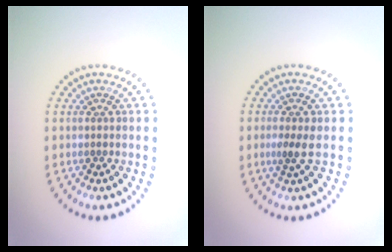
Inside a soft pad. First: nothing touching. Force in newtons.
{"total": 1.4, "press": 1.2, "slide": 0.6}